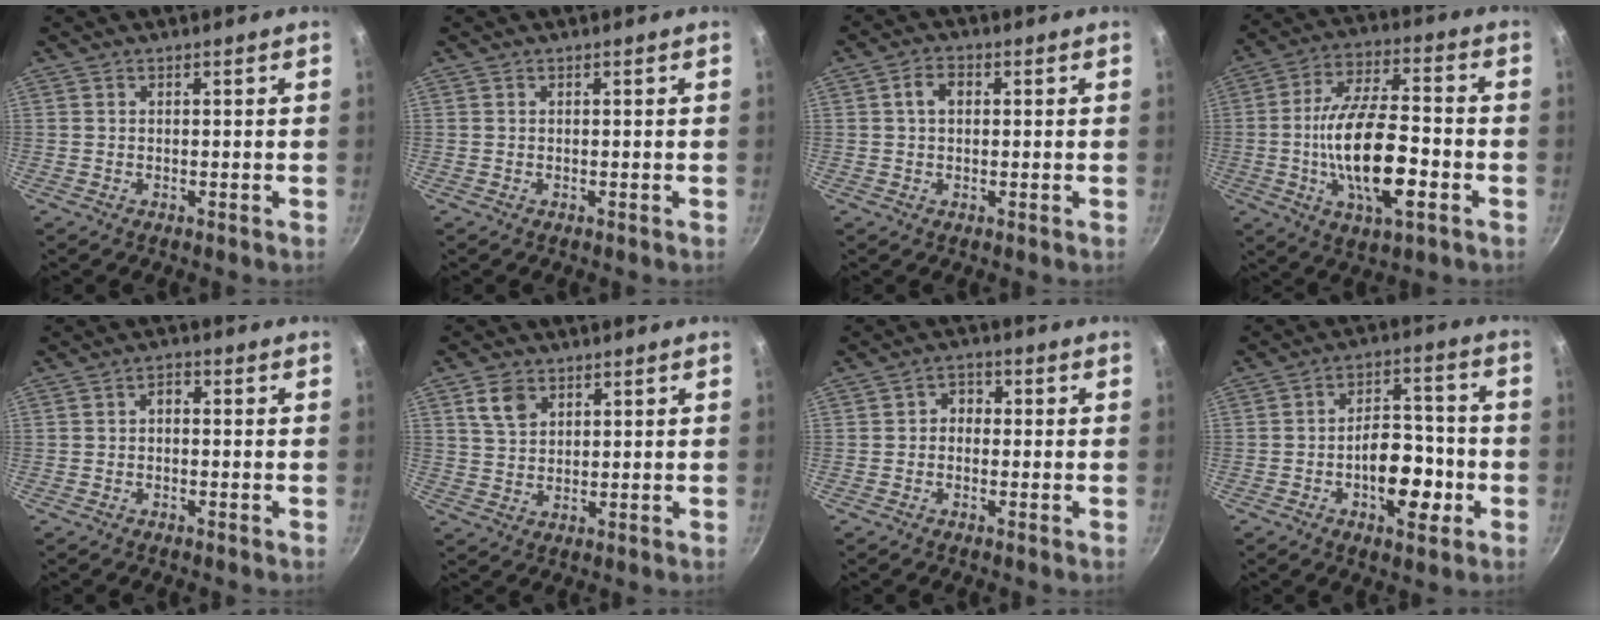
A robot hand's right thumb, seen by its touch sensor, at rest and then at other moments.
{"total": 0.0}
{"total": 3.6, "force": [0.6, 2.5, 2.5], "torque": [-0.035, 0.010, 0.005]}
{"total": 18.8, "force": [-4.2, 7.4, 16.7], "torque": [-0.299, 0.023, -0.081]}
{"total": 2.1, "force": [-0.5, 1.3, 1.5], "torque": [-0.023, 0.016, -0.011]}
{"total": 5.3, "force": [2.5, 3.7, 2.9], "torque": [-0.038, -0.004, 0.051]}
{"total": 1.9, "force": [-0.4, 1.6, 1.0], "torque": [-0.013, 0.011, -0.011]}
{"total": 12.0, "force": [-4.0, 6.5, 9.2], "torque": [-0.100, 0.040, -0.064]}